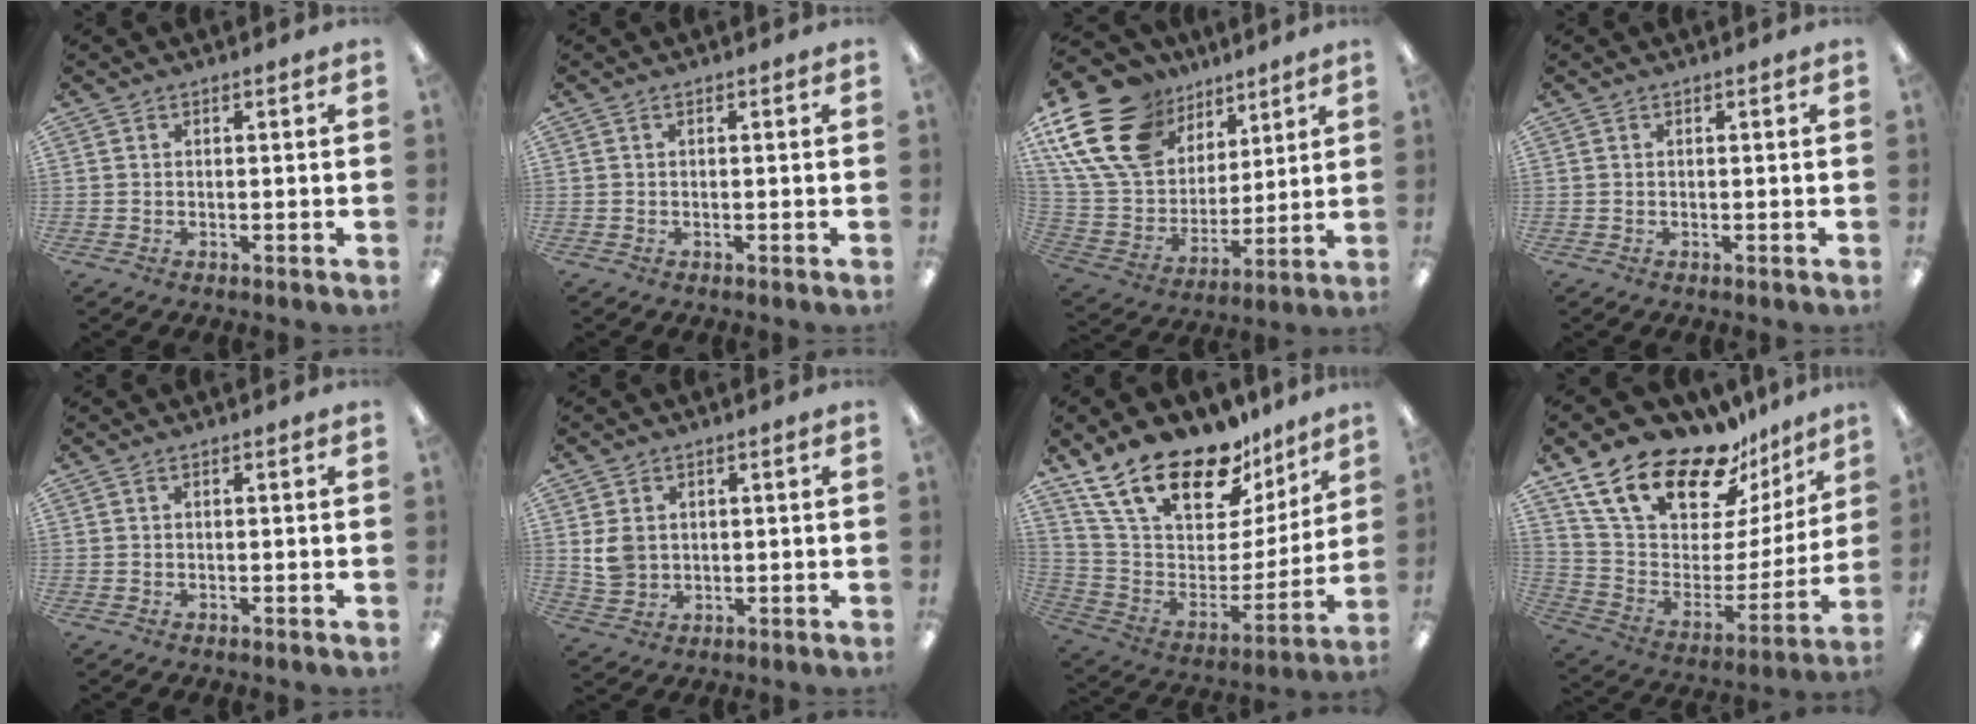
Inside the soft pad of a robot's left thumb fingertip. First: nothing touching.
{"total": 0.0}
{"total": 22.4, "force": [12.1, 15.0, 11.5], "torque": [-0.247, -0.052, 0.230]}
{"total": 0.0}
{"total": 0.0}
{"total": 5.1, "force": [1.2, 4.3, 2.3], "torque": [-0.040, 0.006, 0.026]}
{"total": 23.7, "force": [17.3, 10.7, 12.3], "torque": [-0.213, -0.112, 0.309]}
{"total": 21.7, "force": [17.4, 8.9, 9.5], "torque": [-0.173, -0.123, 0.311]}